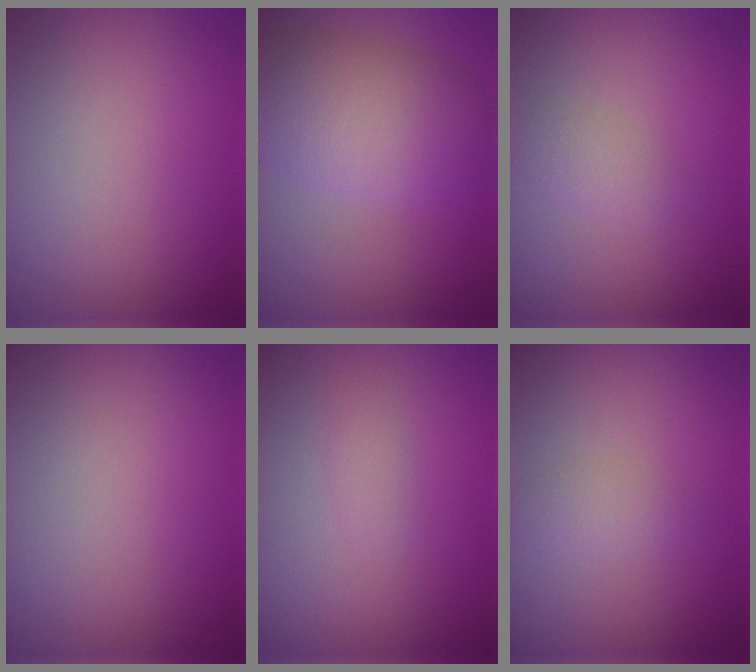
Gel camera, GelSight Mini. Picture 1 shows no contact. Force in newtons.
{"total": 7.9, "press": 7.9, "slide": 0.3}
{"total": 1.6, "press": 1.6, "slide": 0.0}
{"total": 0.0}
{"total": 1.0, "press": 1.0, "slide": 0.0}
{"total": 1.6, "press": 1.6, "slide": 0.1}